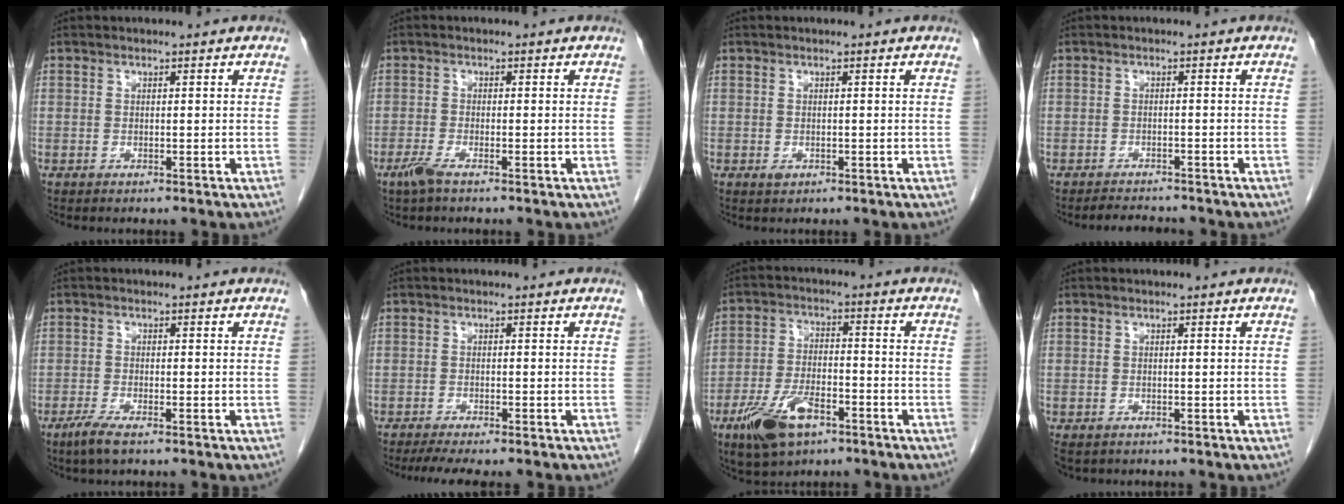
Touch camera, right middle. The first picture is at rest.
{"total": 2.3, "force": [-1.6, 0.2, 1.7], "torque": [-0.042, -0.005, -0.036]}
{"total": 0.9, "force": [-0.3, 0.6, 0.5], "torque": [-0.009, -0.001, -0.002]}
{"total": 2.9, "force": [-2.8, 0.8, 0.3], "torque": [-0.009, -0.008, -0.044]}
{"total": 3.2, "force": [-2.2, 0.5, 2.3], "torque": [-0.056, -0.008, -0.042]}
{"total": 5.7, "force": [-4.8, 0.6, 3.1], "torque": [-0.043, -0.011, -0.072]}
{"total": 9.9, "force": [-5.7, 4.2, 7.0], "torque": [-0.145, -0.002, -0.099]}
{"total": 2.1, "force": [-1.5, 1.4, 0.7], "torque": [-0.013, -0.003, -0.019]}